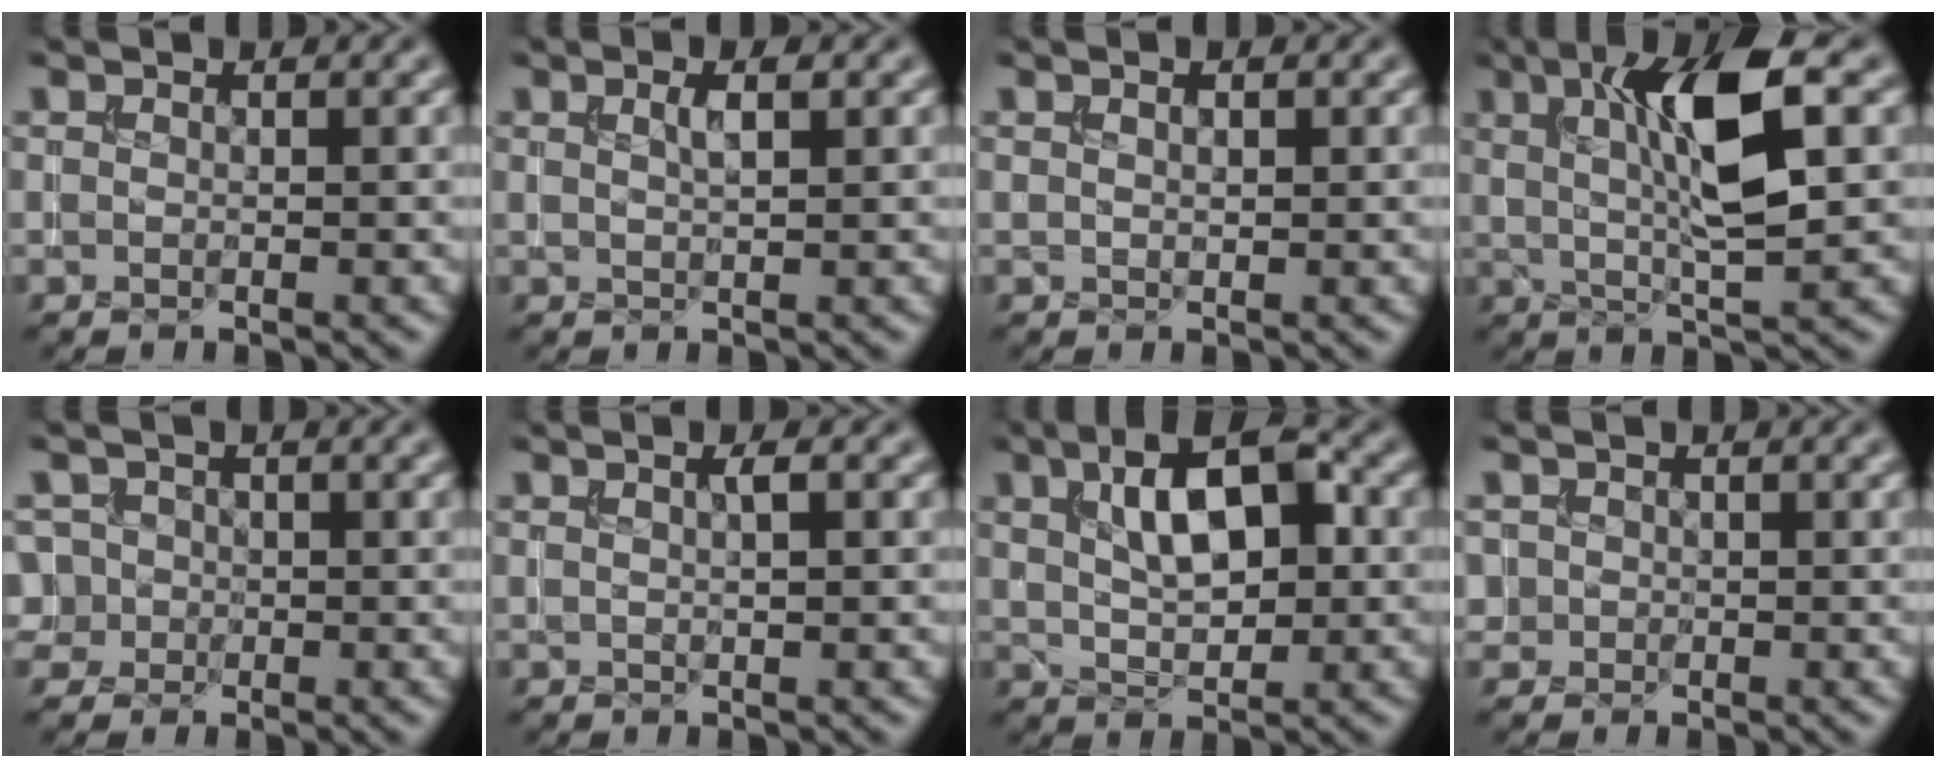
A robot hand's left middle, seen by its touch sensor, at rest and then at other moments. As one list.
[{"total": 1.6, "force": [0.6, 0.3, 1.4], "torque": [-0.024, 0.005, 0.010]}, {"total": 0.8, "force": [0.3, 0.4, 0.7], "torque": [-0.010, 0.001, 0.006]}, {"total": 8.8, "force": [2.3, 2.0, 8.2], "torque": [-0.136, 0.001, 0.039]}, {"total": 3.5, "force": [-0.4, 3.3, 1.1], "torque": [-0.009, 0.024, -0.023]}, {"total": 1.2, "force": [0.4, 0.2, 1.1], "torque": [-0.021, 0.000, 0.006]}, {"total": 6.8, "force": [1.9, 3.1, 5.7], "torque": [-0.095, 0.015, 0.028]}, {"total": 1.0, "force": [0.0, 1.0, 0.1], "torque": [0.009, -0.003, 0.000]}]